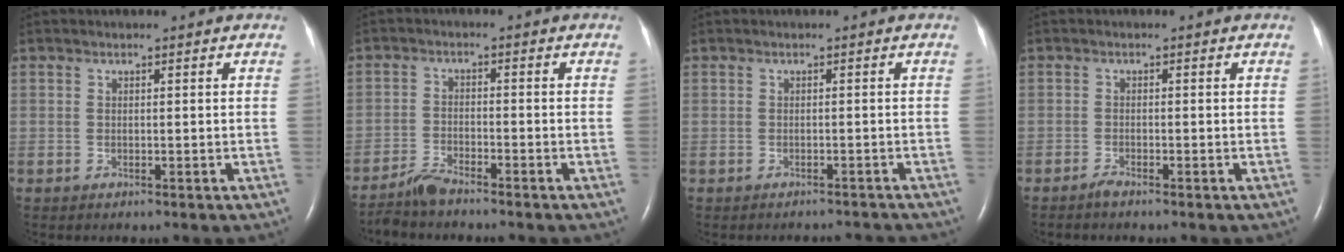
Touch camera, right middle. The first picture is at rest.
{"total": 3.8, "force": [-3.6, 0.0, 1.1], "torque": [-0.029, -0.018, -0.069]}
{"total": 3.4, "force": [-3.4, 0.5, 0.1], "torque": [0.001, -0.005, -0.037]}
{"total": 1.2, "force": [-1.1, -0.1, 0.4], "torque": [-0.015, -0.002, -0.022]}